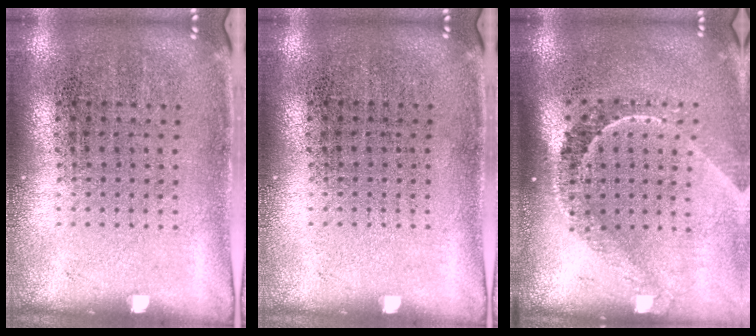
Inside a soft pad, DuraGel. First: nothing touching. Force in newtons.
{"total": 0.0}
{"total": 2.2, "press": 1.5, "slide": 1.5}